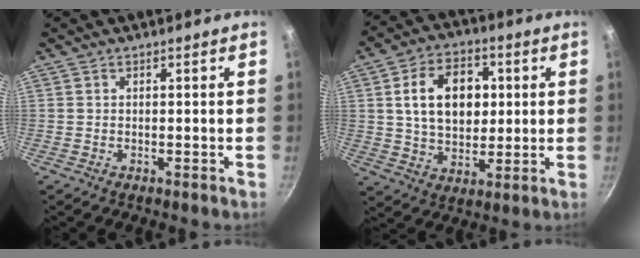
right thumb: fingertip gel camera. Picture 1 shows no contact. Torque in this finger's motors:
{"motor_torque": [-0.59, 1.54, 0.71, -0.30, 0.12]}